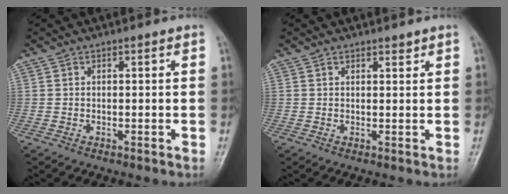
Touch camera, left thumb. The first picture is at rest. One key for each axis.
{"total": 1.0, "fx": 0.9, "fy": 0.3, "fz": 0.3, "tx": -0.003, "ty": -0.008, "tz": 0.014}